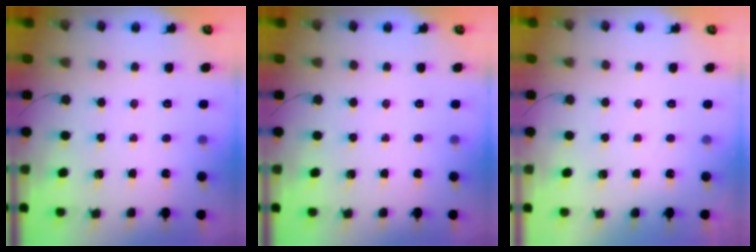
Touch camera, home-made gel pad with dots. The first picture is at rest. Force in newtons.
{"total": 0.0}
{"total": 2.8, "press": 2.8, "slide": 0.1}